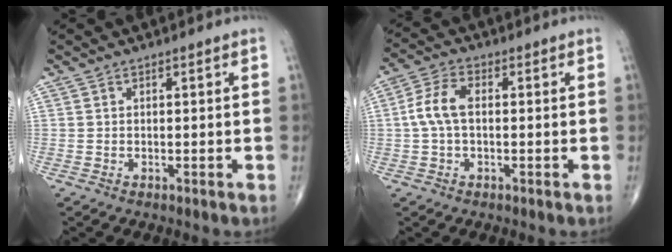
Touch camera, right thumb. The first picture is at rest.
{"total": 6.3, "force": [0.1, 3.5, 5.3], "torque": [-0.119, 0.021, -0.004]}